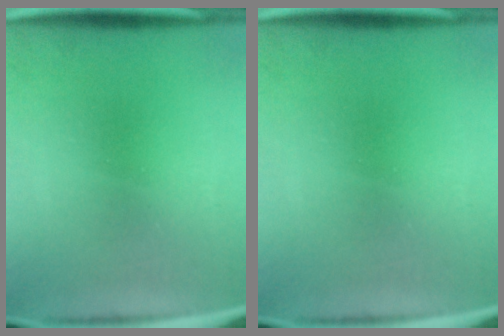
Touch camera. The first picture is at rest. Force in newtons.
{"total": 0.0}